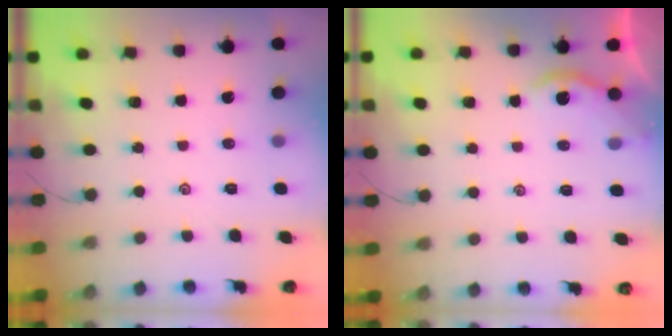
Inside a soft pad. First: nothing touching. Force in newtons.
{"total": 2.2, "press": 2.2, "slide": 0.2}